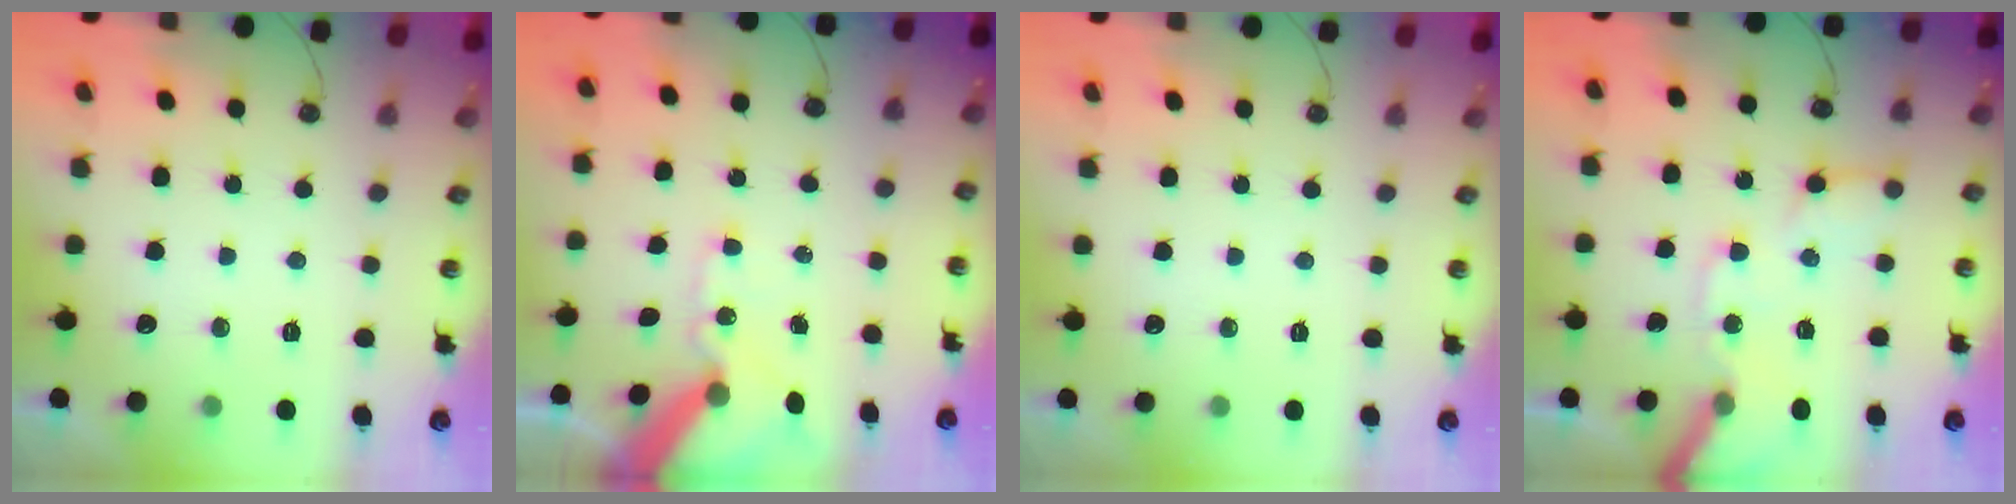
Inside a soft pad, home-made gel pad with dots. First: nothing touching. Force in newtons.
{"total": 13.2, "press": 13.1, "slide": 2.0}
{"total": 0.0}
{"total": 13.7, "press": 13.6, "slide": 2.1}